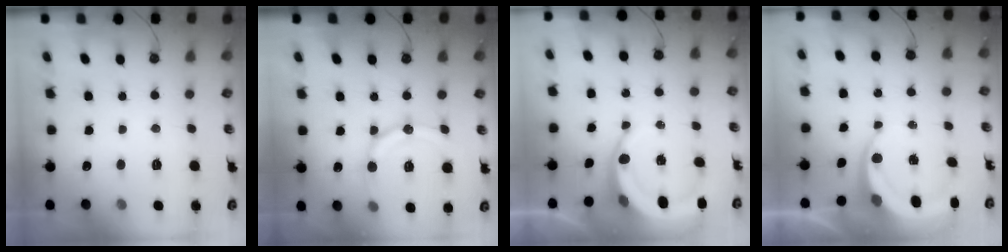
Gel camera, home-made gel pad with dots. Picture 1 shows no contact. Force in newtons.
{"total": 13.8, "press": 13.5, "slide": 2.7}
{"total": 8.0, "press": 7.9, "slide": 1.0}
{"total": 6.5, "press": 6.4, "slide": 0.8}